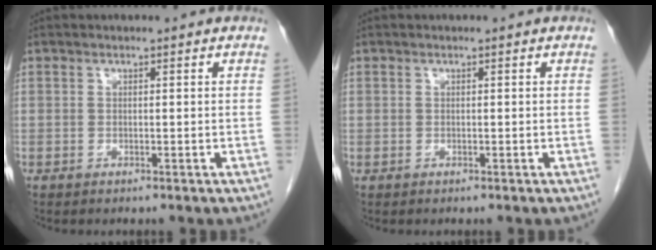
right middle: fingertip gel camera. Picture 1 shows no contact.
{"total": 0.0}